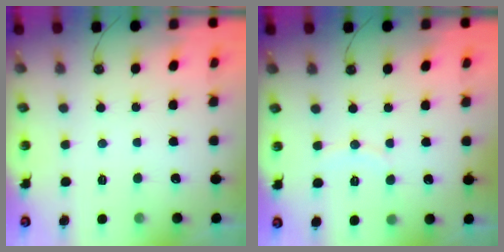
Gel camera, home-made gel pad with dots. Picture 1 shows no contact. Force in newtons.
{"total": 4.2, "press": 4.1, "slide": 0.6}